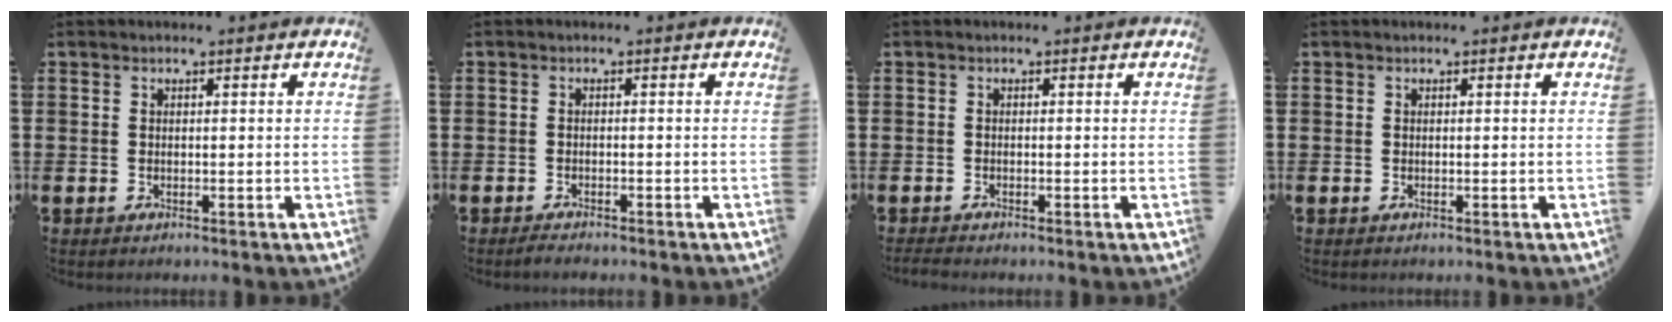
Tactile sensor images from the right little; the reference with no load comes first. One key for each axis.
{"total": 0.9, "fx": -0.9, "fy": 0.1, "fz": 0.3, "tx": -0.008, "ty": -0.002, "tz": -0.017}
{"total": 0.7, "fx": -0.6, "fy": 0.0, "fz": 0.3, "tx": -0.006, "ty": -0.002, "tz": -0.013}
{"total": 0.0}